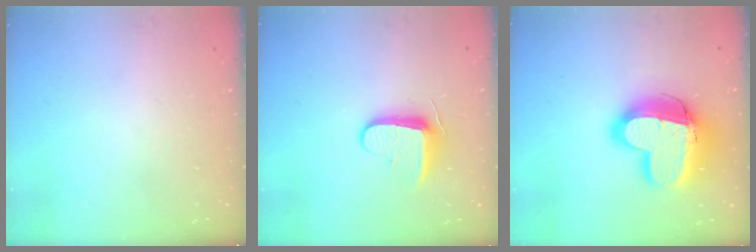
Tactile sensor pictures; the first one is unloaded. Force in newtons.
{"total": 8.9, "press": 8.9, "slide": 0.9}
{"total": 18.9, "press": 18.8, "slide": 2.2}